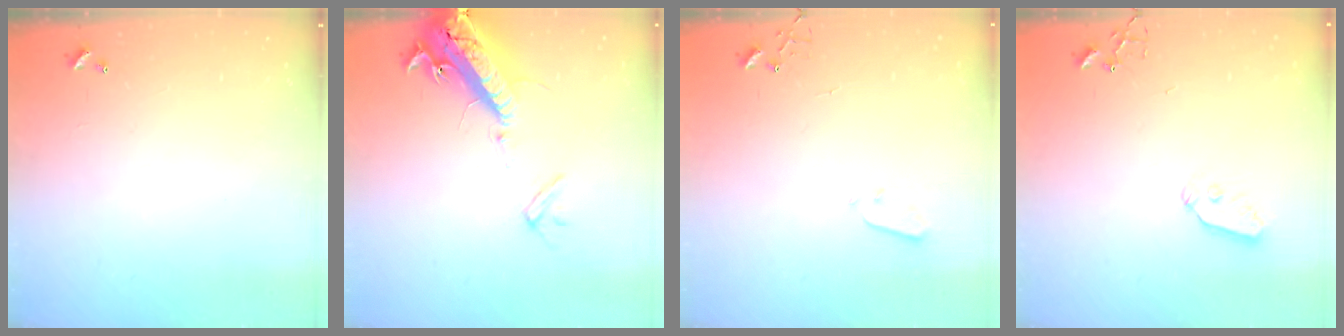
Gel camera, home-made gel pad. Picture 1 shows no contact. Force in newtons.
{"total": 17.7, "press": 17.2, "slide": 4.3}
{"total": 2.9, "press": 2.9, "slide": 0.1}
{"total": 5.6, "press": 5.6, "slide": 0.3}